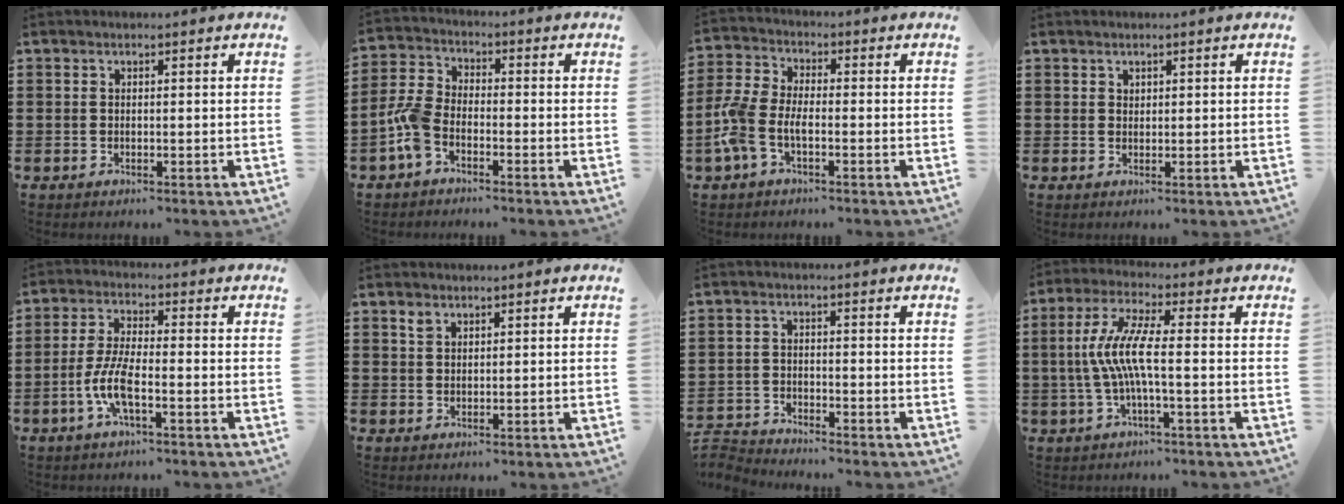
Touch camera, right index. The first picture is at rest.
{"total": 5.6, "force": [-3.3, 2.9, 3.5], "torque": [-0.104, -0.003, -0.074]}
{"total": 5.6, "force": [-2.5, 2.6, 4.3], "torque": [-0.124, -0.007, -0.058]}
{"total": 0.9, "force": [0.6, 0.6, 0.2], "torque": [-0.005, 0.002, 0.013]}
{"total": 6.7, "force": [-2.5, 1.8, 6.0], "torque": [-0.142, -0.014, -0.054]}
{"total": 1.6, "force": [1.2, 0.9, 0.4], "torque": [-0.010, 0.002, 0.024]}
{"total": 3.0, "force": [-3.0, 0.2, -0.2], "torque": [-0.012, -0.003, -0.068]}
{"total": 8.3, "force": [-0.9, 1.0, 8.2], "torque": [-0.188, -0.017, -0.031]}